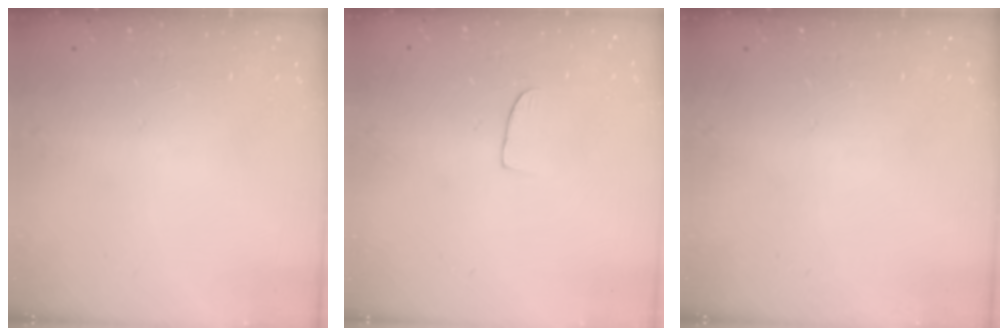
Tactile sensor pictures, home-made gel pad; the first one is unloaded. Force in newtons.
{"total": 5.2, "press": 5.2, "slide": 0.3}
{"total": 0.0}